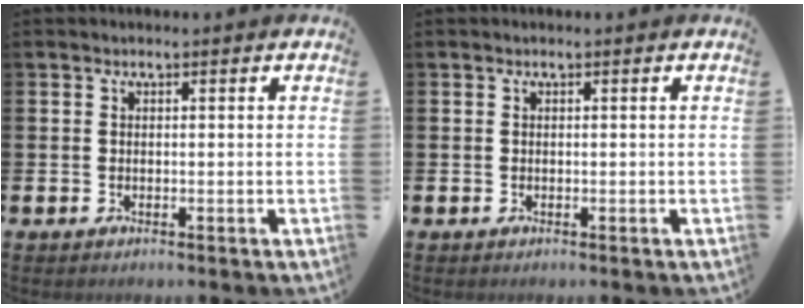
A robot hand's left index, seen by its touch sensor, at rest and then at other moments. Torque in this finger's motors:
{"motor_torque": [-0.09, 0.06, -0.04, 0.00]}